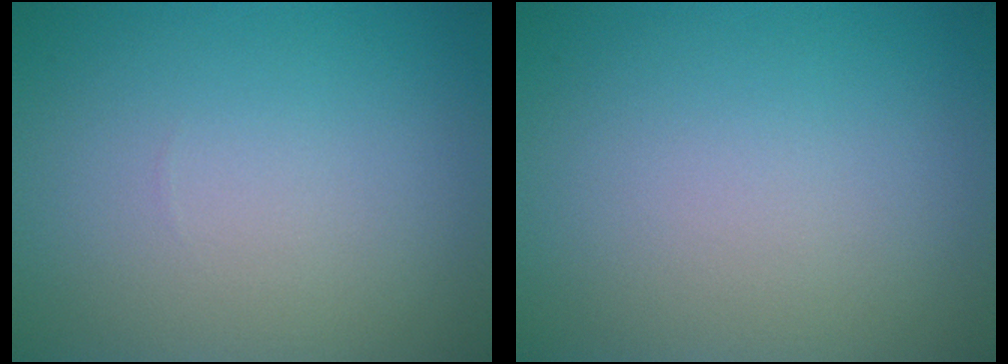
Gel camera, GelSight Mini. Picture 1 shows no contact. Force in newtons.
{"total": 0.0}